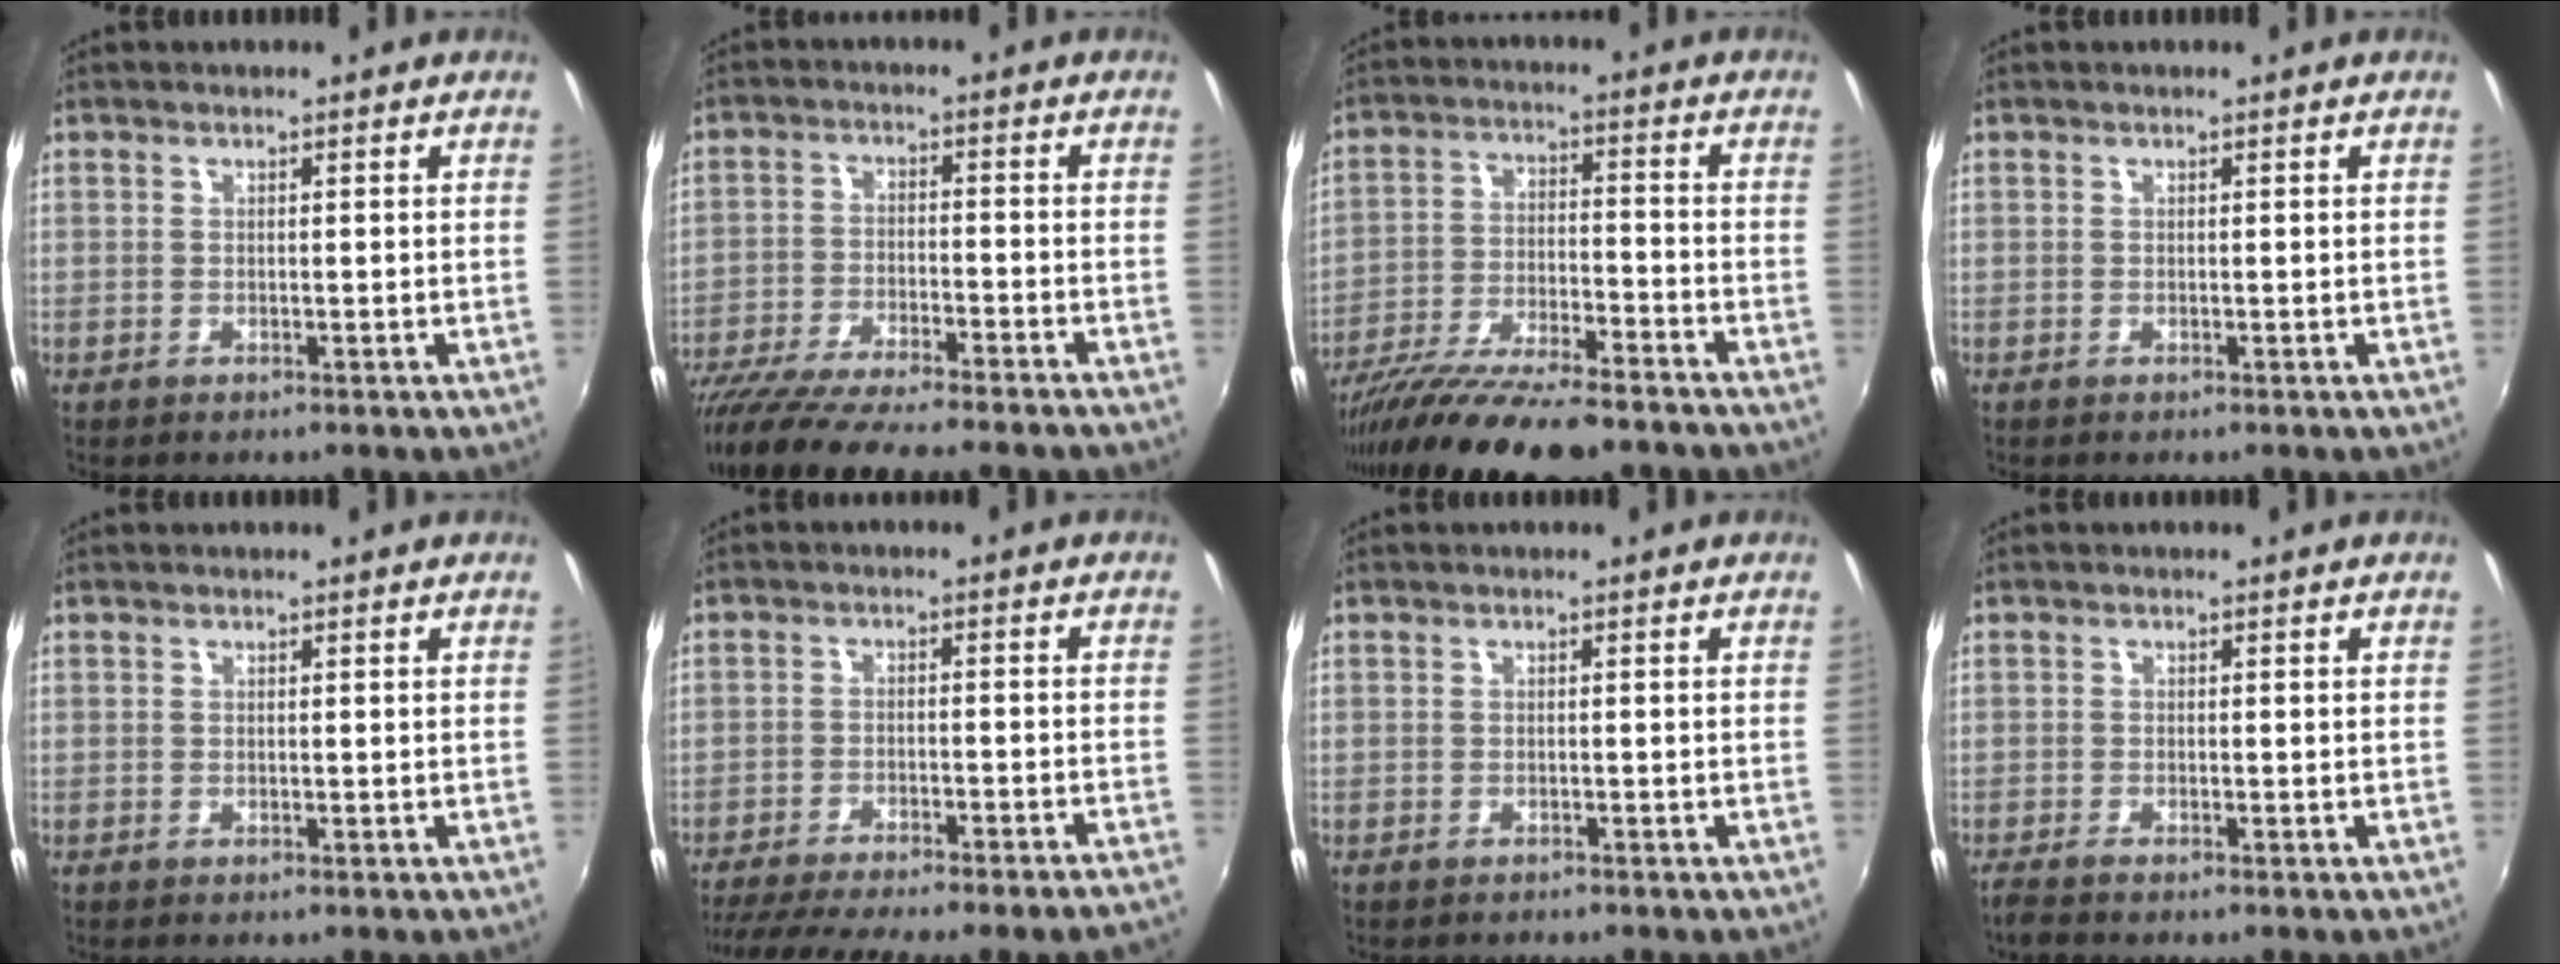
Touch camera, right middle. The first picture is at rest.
{"total": 17.6, "force": [-15.0, 1.9, 8.8], "torque": [-0.174, -0.052, -0.243]}
{"total": 18.6, "force": [-15.4, 2.9, 10.1], "torque": [-0.196, -0.044, -0.258]}
{"total": 0.0}
{"total": 0.0}
{"total": 17.3, "force": [-15.4, 0.5, 7.8], "torque": [-0.146, -0.022, -0.221]}
{"total": 0.9, "force": [-0.9, 0.2, 0.1], "torque": [-0.006, 0.000, -0.013]}
{"total": 2.1, "force": [-1.9, 0.1, 1.1], "torque": [-0.025, -0.011, -0.036]}